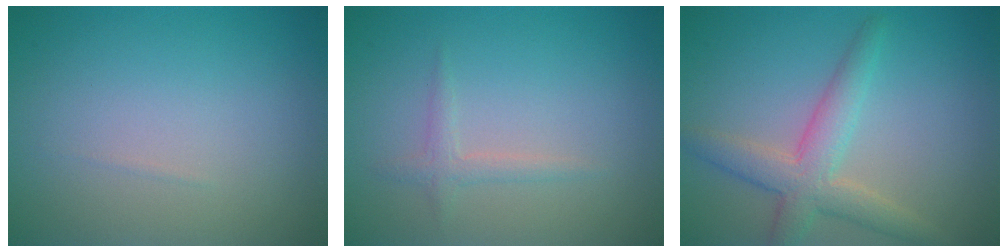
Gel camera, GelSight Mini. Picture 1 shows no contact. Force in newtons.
{"total": 1.3, "press": 1.3, "slide": 0.0}
{"total": 4.2, "press": 4.2, "slide": 0.3}